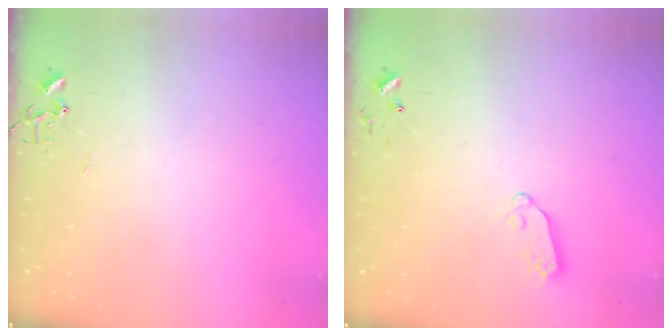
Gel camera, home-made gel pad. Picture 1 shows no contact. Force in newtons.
{"total": 6.8, "press": 6.8, "slide": 0.4}